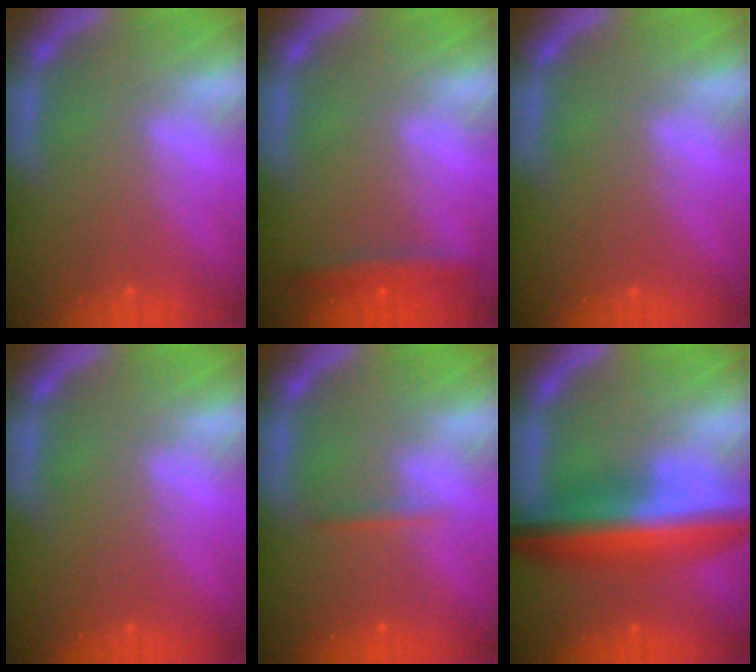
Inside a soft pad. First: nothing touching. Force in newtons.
{"total": 2.4}
{"total": 0.0}
{"total": 0.0}
{"total": 0.9}
{"total": 9.0}